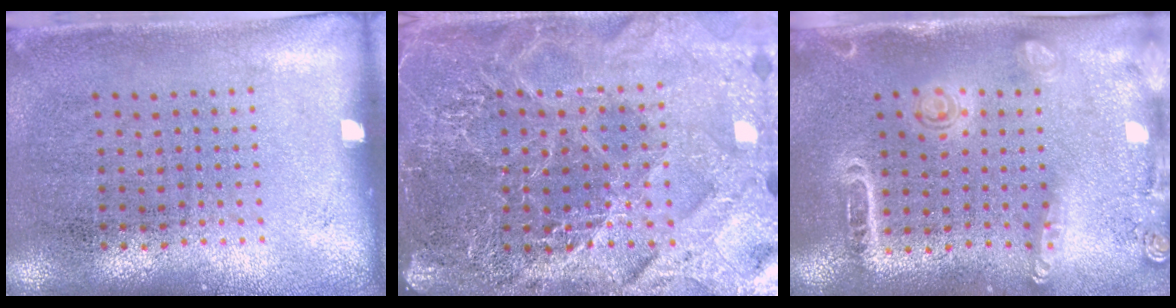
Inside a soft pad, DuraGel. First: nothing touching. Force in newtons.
{"total": 5.5, "press": 4.9, "slide": 2.5}
{"total": 1.5, "press": 1.5, "slide": 0.5}